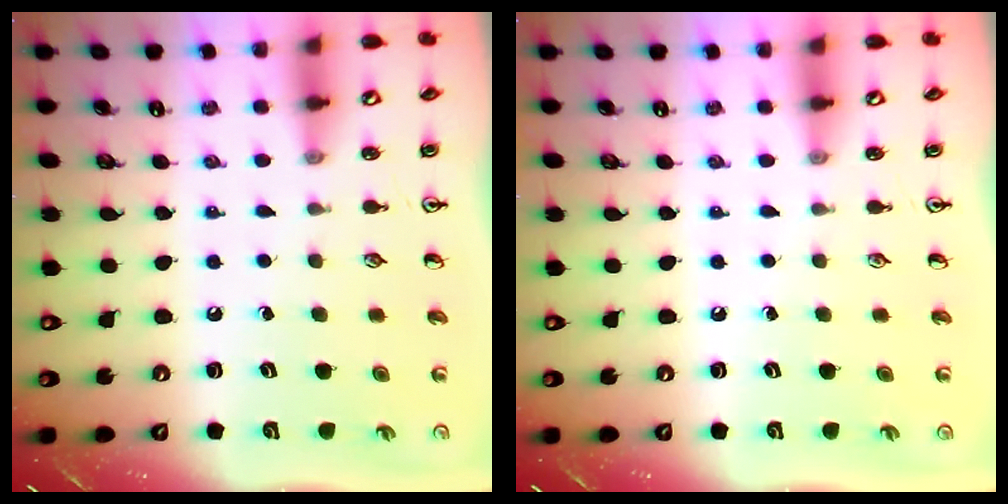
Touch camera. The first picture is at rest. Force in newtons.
{"total": 0.0}